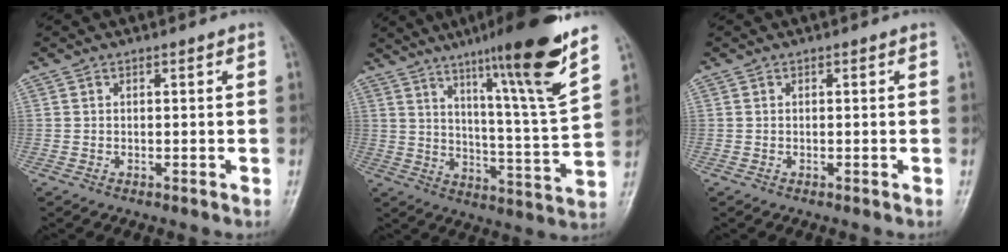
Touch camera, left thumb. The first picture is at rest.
{"total": 19.6, "force": [12.5, 0.6, 15.0], "torque": [-0.205, -0.065, 0.192]}
{"total": 0.0}